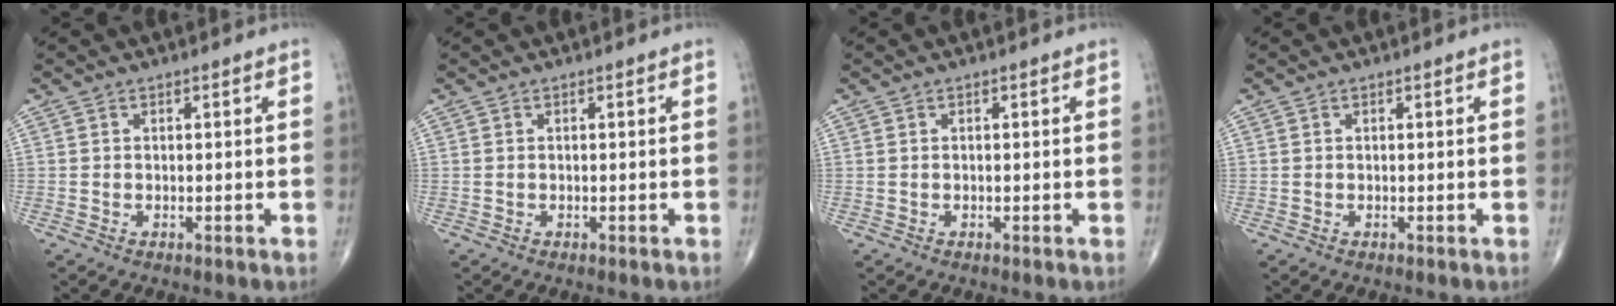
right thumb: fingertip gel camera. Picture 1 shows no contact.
{"total": 0.0}
{"total": 0.0}
{"total": 0.0}